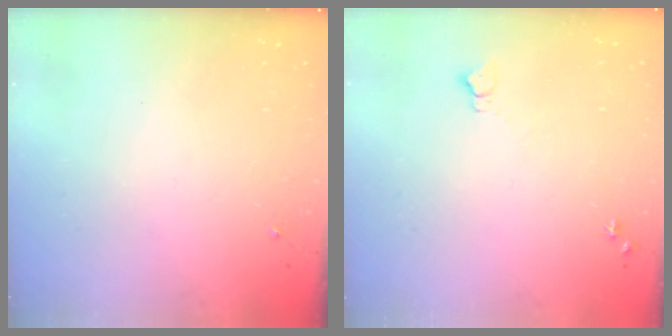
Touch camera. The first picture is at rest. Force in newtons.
{"total": 4.6, "press": 4.6, "slide": 0.6}